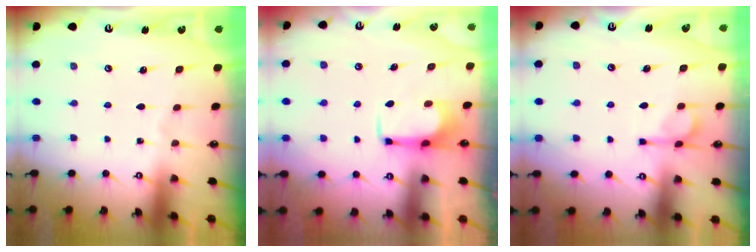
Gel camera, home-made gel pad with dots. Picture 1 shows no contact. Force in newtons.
{"total": 1.9, "press": 1.9, "slide": 0.2}
{"total": 5.6, "press": 5.6, "slide": 0.8}